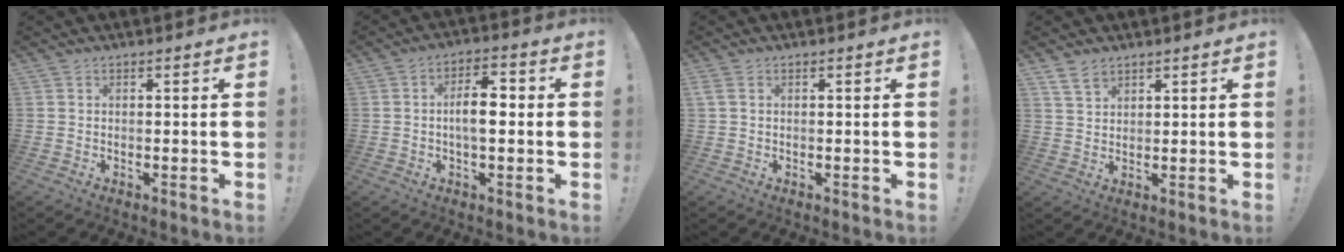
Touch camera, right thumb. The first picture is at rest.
{"total": 7.6, "force": [-0.4, 3.5, 6.7], "torque": [-0.106, 0.006, -0.014]}
{"total": 1.8, "force": [0.5, 1.1, 1.3], "torque": [-0.034, 0.007, 0.012]}
{"total": 4.8, "force": [3.5, 2.6, 2.0], "torque": [-0.039, -0.012, 0.068]}